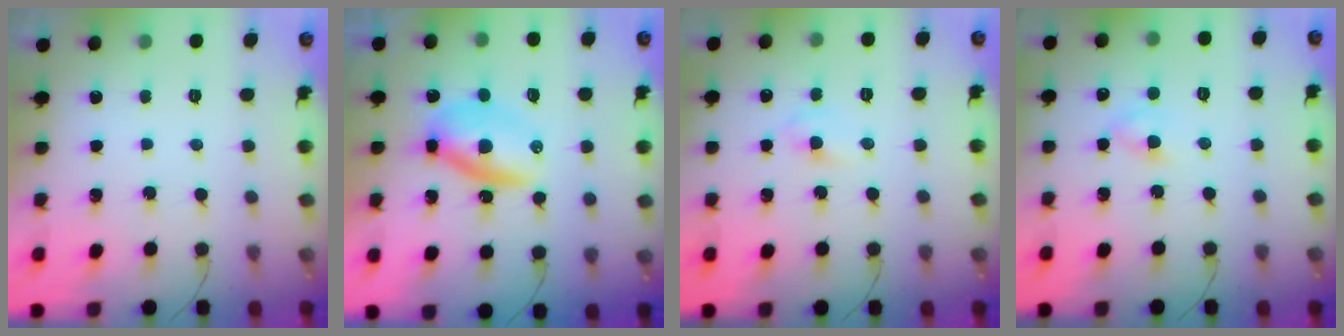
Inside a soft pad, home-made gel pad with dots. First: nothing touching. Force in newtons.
{"total": 6.9, "press": 6.9, "slide": 0.5}
{"total": 4.5, "press": 4.3, "slide": 1.3}
{"total": 2.1, "press": 1.9, "slide": 0.8}